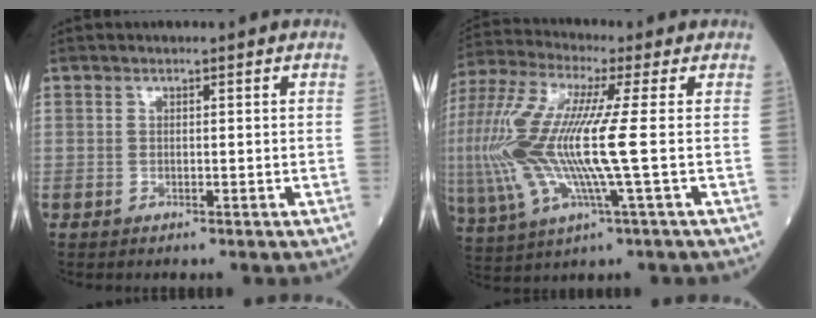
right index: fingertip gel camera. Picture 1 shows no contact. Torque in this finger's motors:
{"motor_torque": [1.96, -0.18, 1.05, 0.21]}